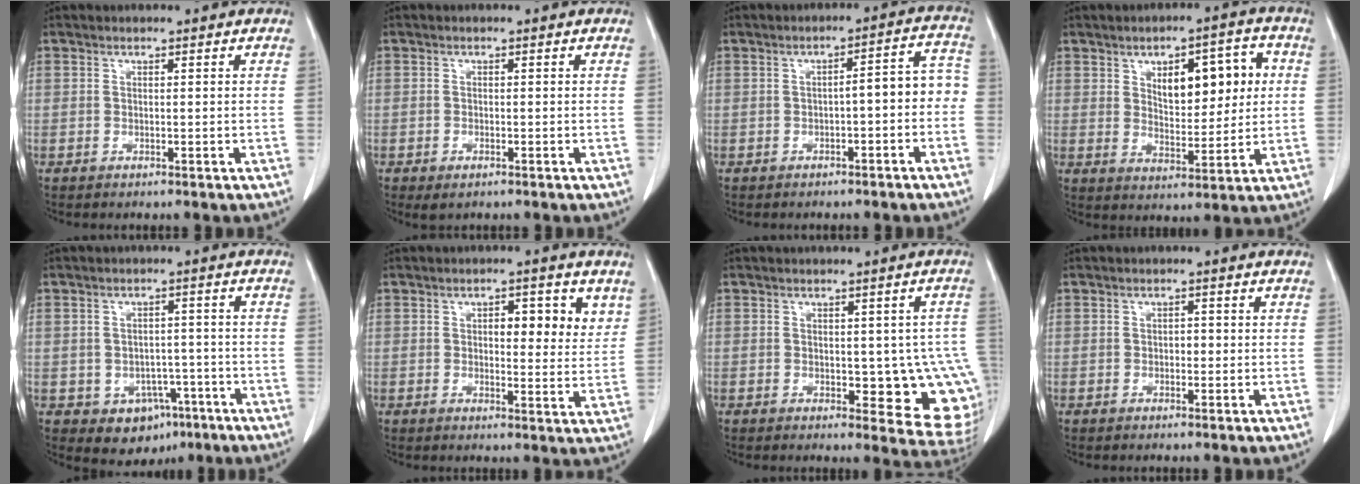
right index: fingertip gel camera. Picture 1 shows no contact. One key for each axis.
{"total": 1.7, "fx": -1.0, "fy": 0.8, "fz": 1.1, "tx": -0.020, "ty": -0.002, "tz": -0.009}
{"total": 5.9, "fx": -1.6, "fy": 1.7, "fz": 5.4, "tx": -0.063, "ty": 0.037, "tz": -0.022}
{"total": 10.3, "fx": 2.8, "fy": 4.4, "fz": 8.9, "tx": -0.120, "ty": 0.018, "tz": 0.048}
{"total": 6.4, "fx": -3.1, "fy": 5.1, "fz": 2.4, "tx": -0.023, "ty": 0.010, "tz": -0.030}
{"total": 6.5, "fx": 2.7, "fy": 2.7, "fz": 5.3, "tx": -0.059, "ty": 0.001, "tz": 0.033}
{"total": 10.8, "fx": -1.2, "fy": 4.6, "fz": 9.7, "tx": -0.087, "ty": 0.004, "tz": -0.002}
{"total": 1.2, "fx": -0.1, "fy": 0.8, "fz": 0.9, "tx": -0.011, "ty": 0.003, "tz": -0.001}